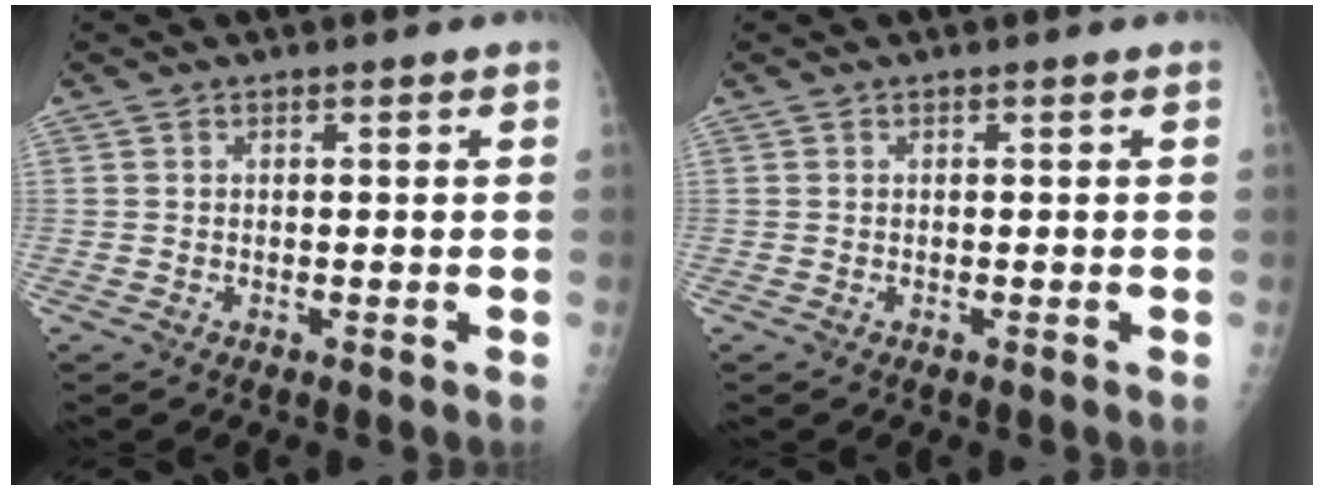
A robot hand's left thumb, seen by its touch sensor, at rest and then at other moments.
{"total": 0.0}